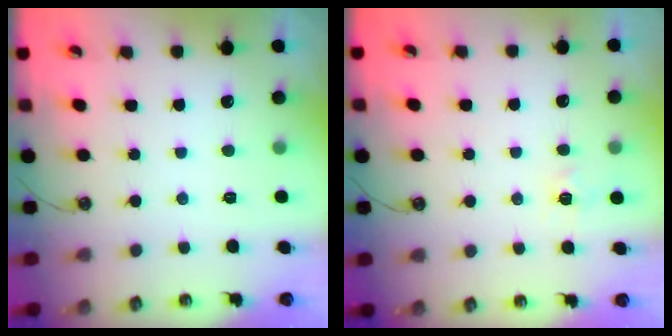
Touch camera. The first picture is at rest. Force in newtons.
{"total": 5.0, "press": 5.0, "slide": 0.7}